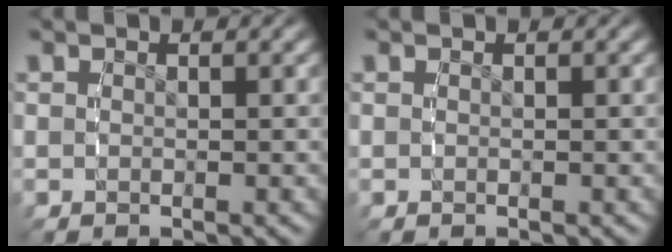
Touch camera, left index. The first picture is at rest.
{"total": 0.0}